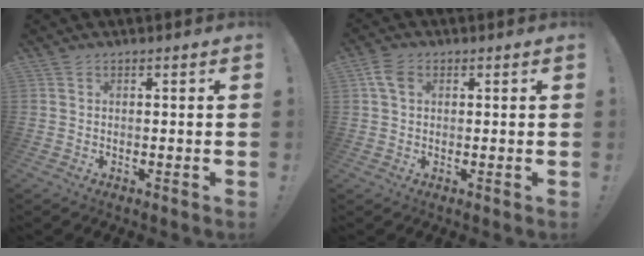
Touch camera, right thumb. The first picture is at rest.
{"total": 4.8, "force": [1.5, 3.3, 3.2], "torque": [-0.058, 0.006, 0.031]}